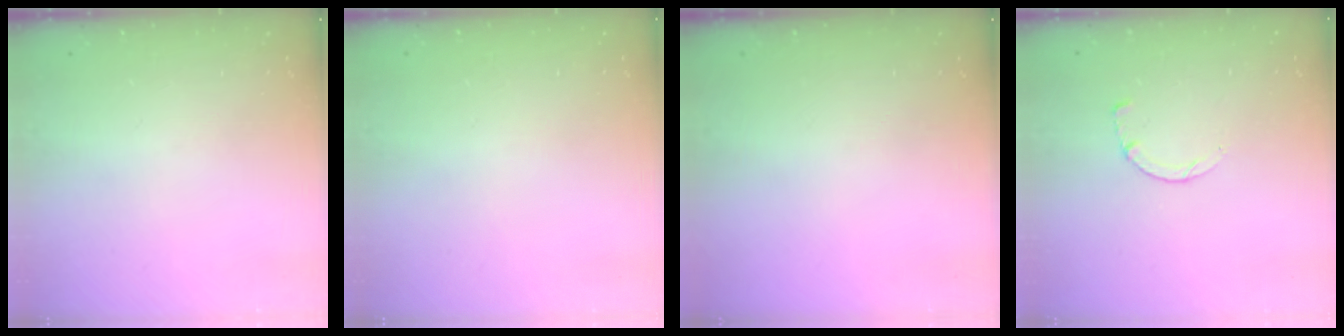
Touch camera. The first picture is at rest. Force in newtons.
{"total": 2.6, "press": 2.6, "slide": 0.2}
{"total": 0.0}
{"total": 2.5, "press": 2.5, "slide": 0.3}